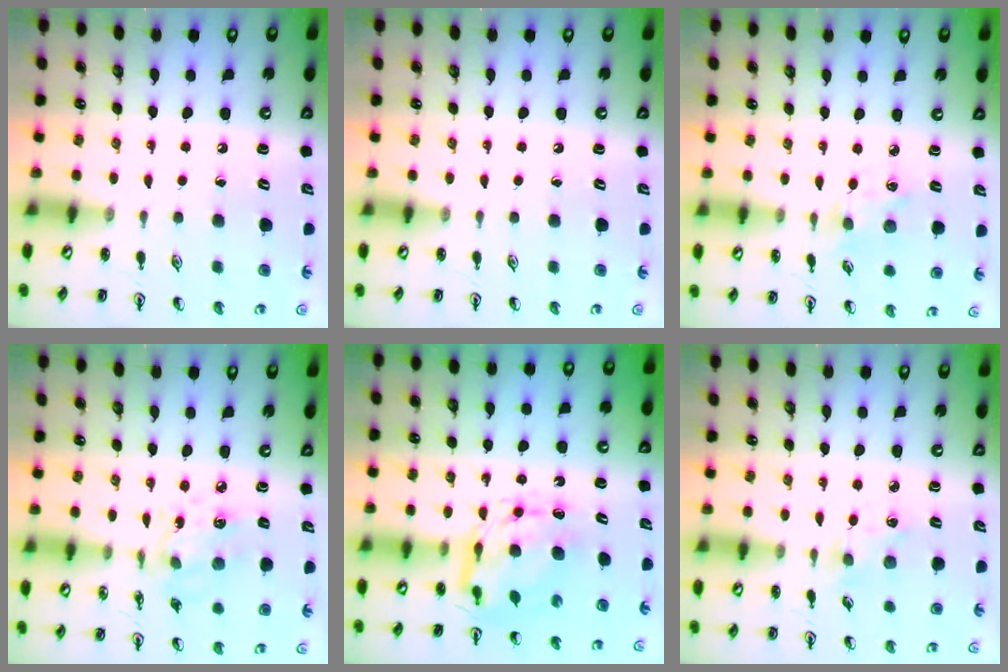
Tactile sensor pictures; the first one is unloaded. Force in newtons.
{"total": 0.0}
{"total": 3.0, "press": 3.0, "slide": 0.4}
{"total": 5.4, "press": 5.4, "slide": 0.5}
{"total": 8.6, "press": 8.5, "slide": 0.7}
{"total": 2.6, "press": 2.6, "slide": 0.4}